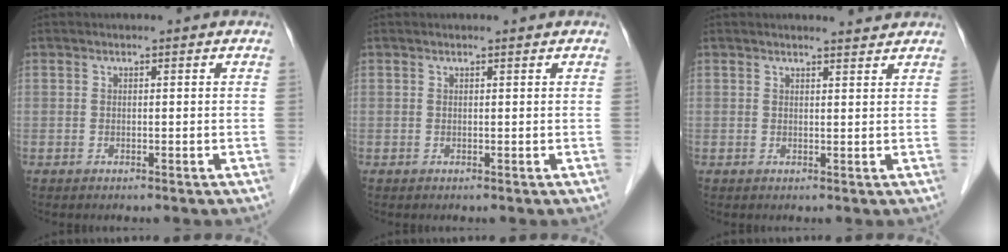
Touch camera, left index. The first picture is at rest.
{"total": 0.0}
{"total": 2.0, "force": [2.0, -0.1, 0.1], "torque": [-0.006, -0.006, 0.023]}